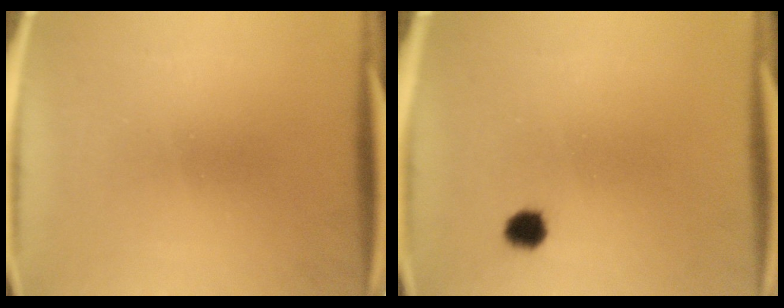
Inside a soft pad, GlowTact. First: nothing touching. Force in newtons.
{"total": 2.7}